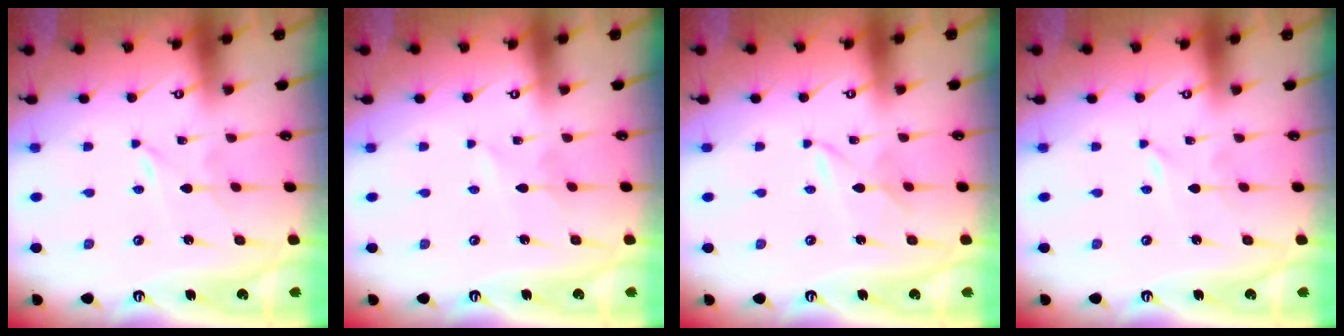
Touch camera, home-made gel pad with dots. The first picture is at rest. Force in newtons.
{"total": 1.5, "press": 1.5, "slide": 0.1}
{"total": 3.0, "press": 3.0, "slide": 0.1}
{"total": 0.0}